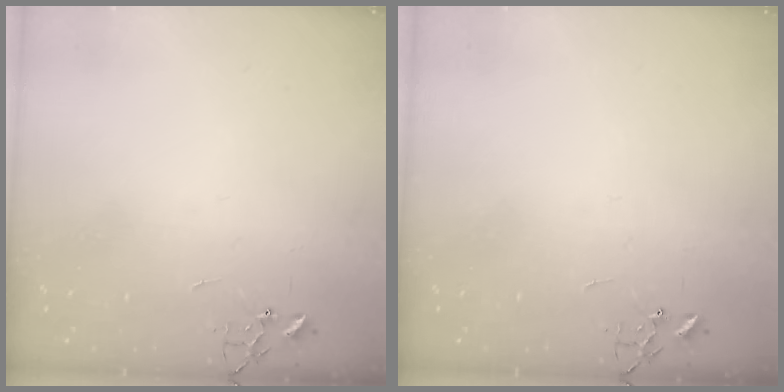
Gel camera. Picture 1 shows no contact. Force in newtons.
{"total": 0.0}